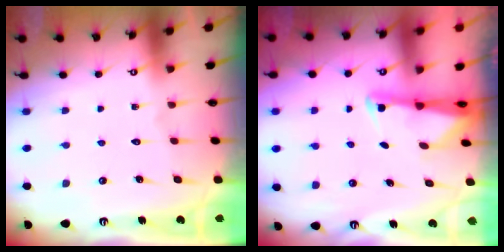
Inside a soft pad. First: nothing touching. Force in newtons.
{"total": 2.1, "press": 2.1, "slide": 0.4}